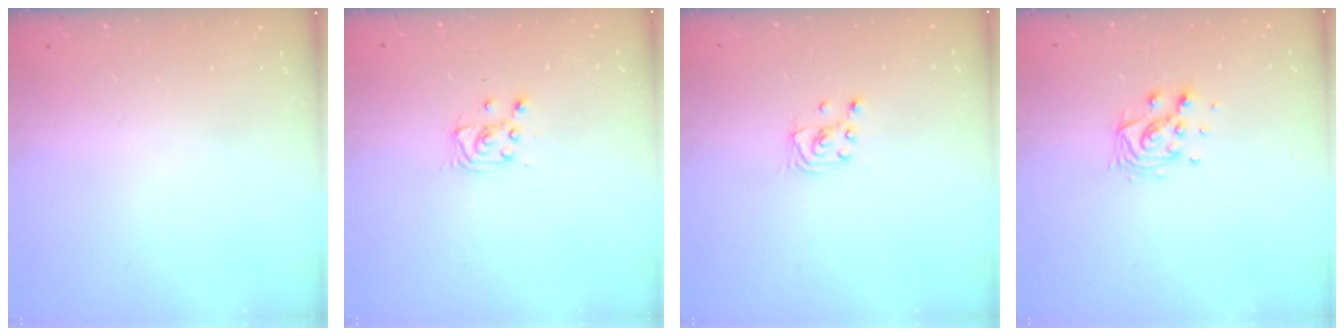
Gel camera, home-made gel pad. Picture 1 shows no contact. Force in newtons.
{"total": 3.3, "press": 3.3, "slide": 0.4}
{"total": 1.6, "press": 1.6, "slide": 0.0}
{"total": 9.8, "press": 9.8, "slide": 0.6}